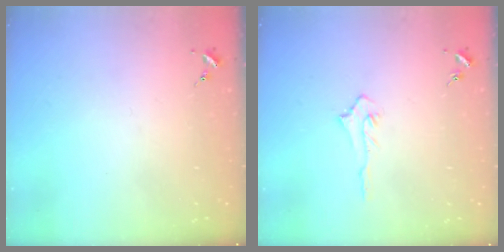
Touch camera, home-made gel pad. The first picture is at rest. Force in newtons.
{"total": 3.9, "press": 3.9, "slide": 0.7}